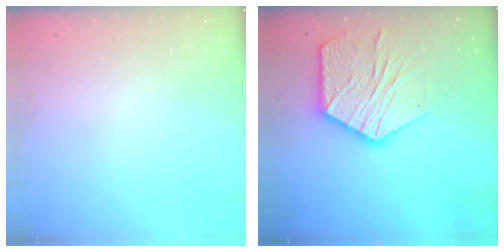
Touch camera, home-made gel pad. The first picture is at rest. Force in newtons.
{"total": 17.4, "press": 17.4, "slide": 1.3}